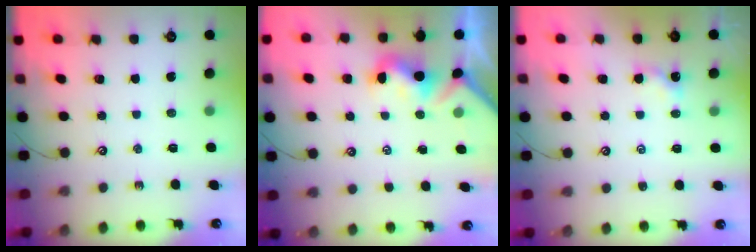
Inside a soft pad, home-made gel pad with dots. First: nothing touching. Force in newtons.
{"total": 1.2, "press": 1.0, "slide": 0.6}
{"total": 0.0}